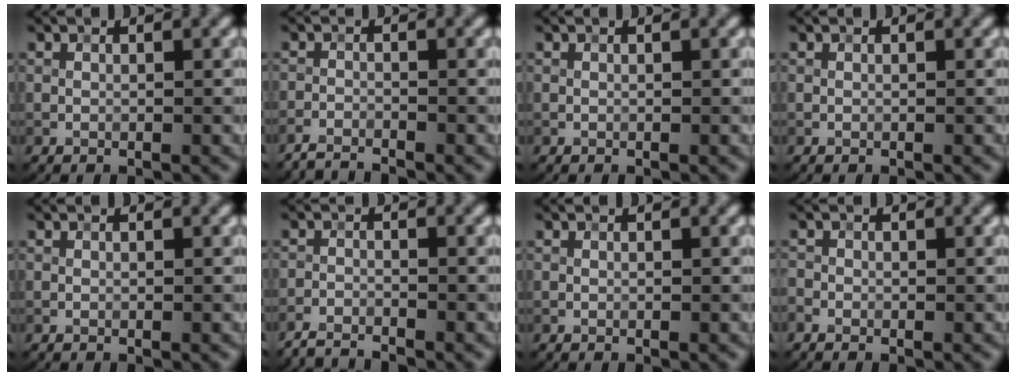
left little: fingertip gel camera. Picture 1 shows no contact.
{"total": 2.1, "force": [-2.1, 0.0, 0.2], "torque": [0.000, -0.004, -0.044]}
{"total": 0.0}
{"total": 0.0}
{"total": 0.0}
{"total": 2.6, "force": [-2.6, 0.0, 0.2], "torque": [-0.003, -0.004, -0.053]}
{"total": 0.0}
{"total": 0.8, "force": [-0.5, 0.6, 0.2], "torque": [-0.001, -0.003, -0.014]}